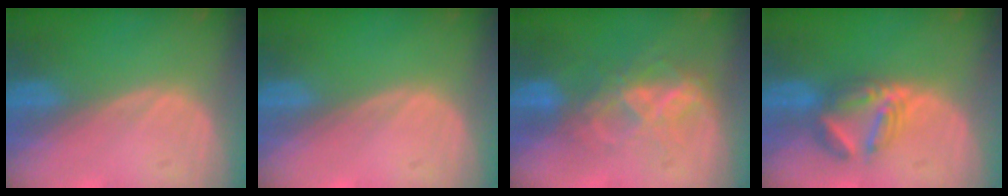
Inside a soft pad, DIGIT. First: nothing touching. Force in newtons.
{"total": 0.0}
{"total": 6.5, "press": 6.4, "slide": 1.0}
{"total": 5.7, "press": 5.6, "slide": 1.2}